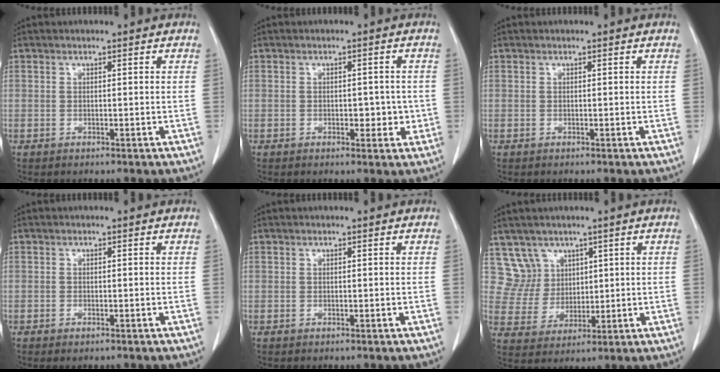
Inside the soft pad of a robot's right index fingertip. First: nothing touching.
{"total": 3.2, "force": [-0.4, 2.0, 2.4], "torque": [-0.022, 0.005, -0.001]}
{"total": 0.0}
{"total": 1.1, "force": [-0.8, 0.3, 0.8], "torque": [-0.014, -0.002, -0.009]}
{"total": 0.0}
{"total": 6.1, "force": [3.7, 4.8, -0.5], "torque": [0.009, 0.010, 0.083]}